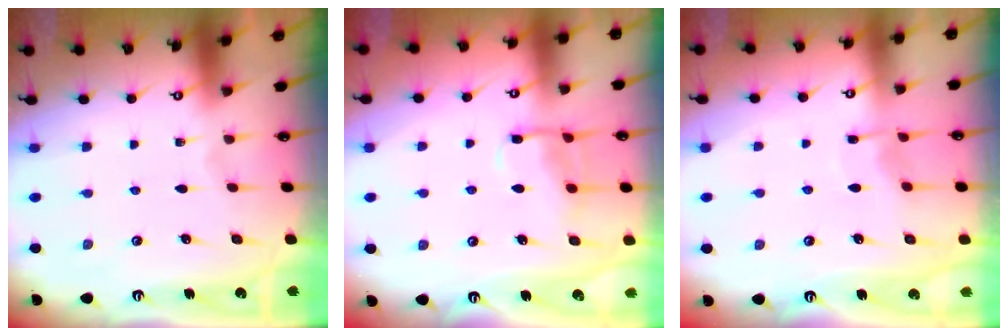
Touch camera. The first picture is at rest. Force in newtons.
{"total": 9.9, "press": 9.8, "slide": 0.8}
{"total": 5.5, "press": 5.5, "slide": 0.7}